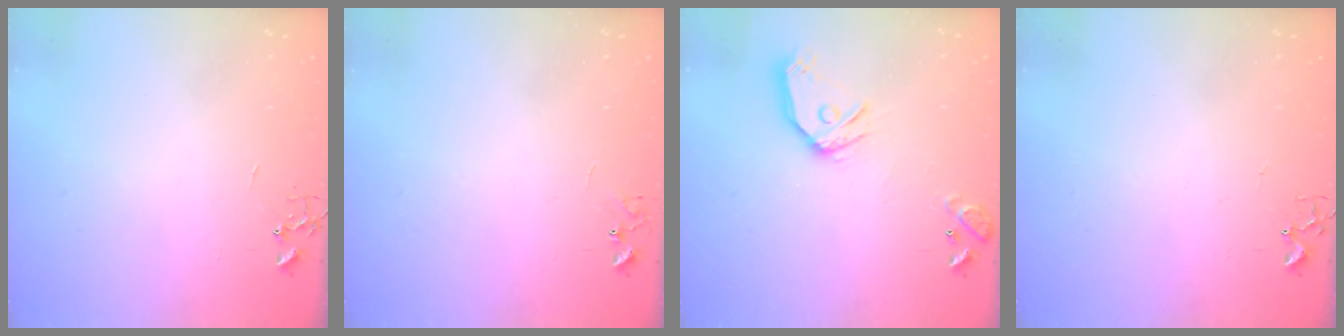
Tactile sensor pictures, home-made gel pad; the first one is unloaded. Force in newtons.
{"total": 5.9, "press": 5.9, "slide": 0.5}
{"total": 14.0, "press": 13.8, "slide": 1.9}
{"total": 1.9, "press": 1.9, "slide": 0.2}